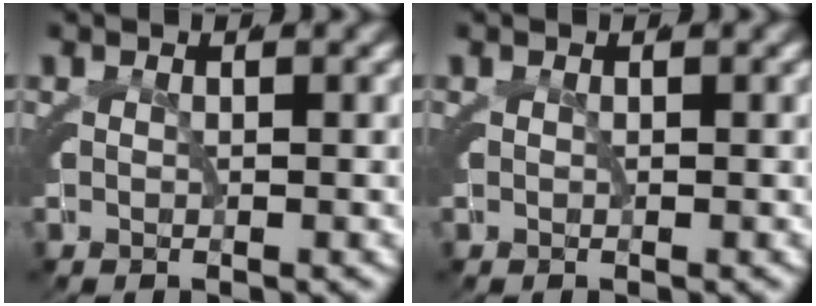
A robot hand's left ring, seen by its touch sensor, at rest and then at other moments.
{"total": 0.0}